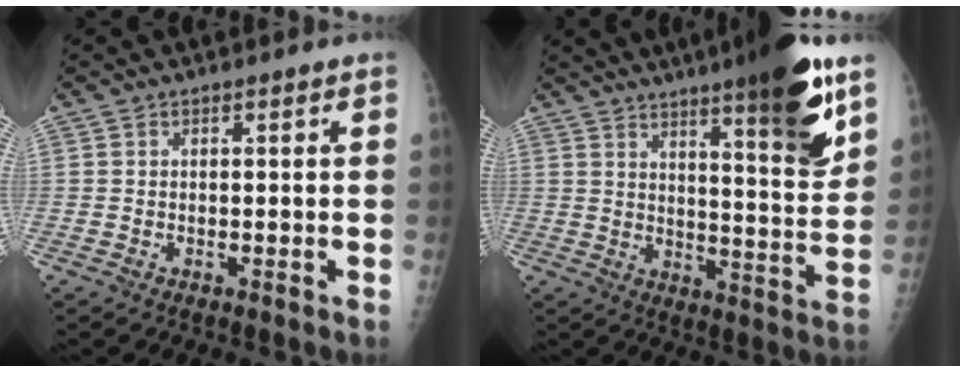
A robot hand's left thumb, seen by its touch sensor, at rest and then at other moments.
{"total": 17.2, "force": [10.5, 3.0, 13.3], "torque": [-0.164, -0.063, 0.156]}